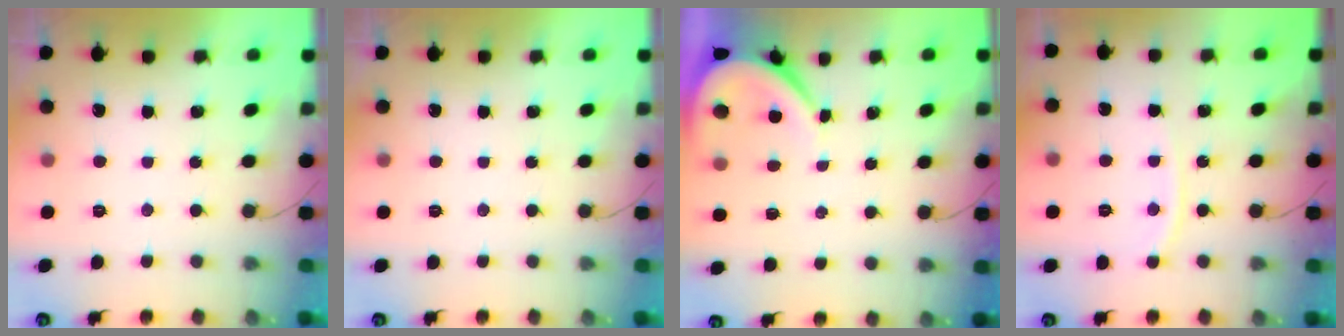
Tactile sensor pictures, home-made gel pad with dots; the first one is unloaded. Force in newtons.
{"total": 0.0}
{"total": 3.5, "press": 3.5, "slide": 0.4}
{"total": 5.5, "press": 5.5, "slide": 0.8}